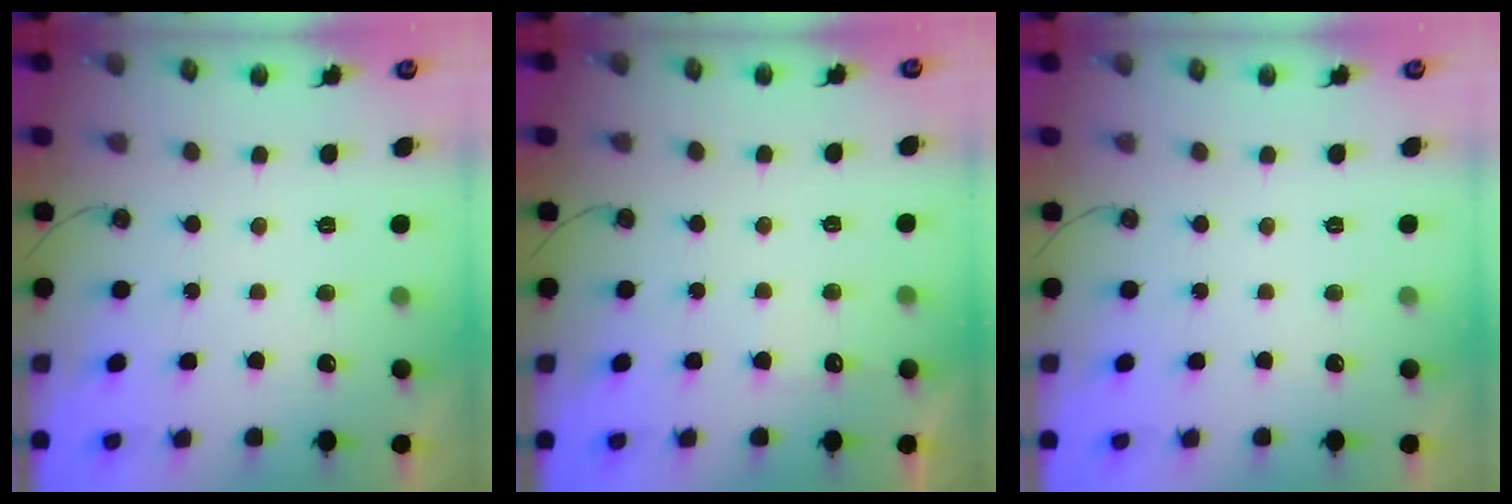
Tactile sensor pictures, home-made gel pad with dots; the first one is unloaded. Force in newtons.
{"total": 4.0, "press": 3.9, "slide": 0.8}
{"total": 0.0}